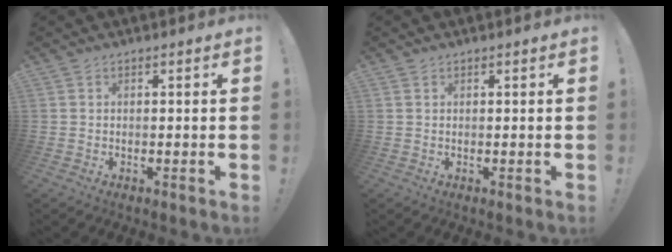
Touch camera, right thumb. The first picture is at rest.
{"total": 0.5, "force": [0.4, 0.3, 0.2], "torque": [-0.001, -0.002, 0.007]}